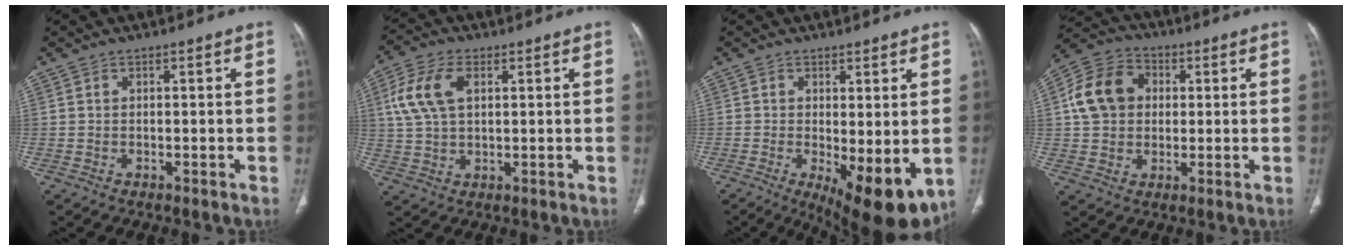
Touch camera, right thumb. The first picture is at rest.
{"total": 9.5, "force": [2.8, 5.4, 7.2], "torque": [-0.158, 0.009, 0.056]}
{"total": 11.7, "force": [-2.4, 4.2, 10.6], "torque": [-0.151, -0.027, -0.022]}
{"total": 12.1, "force": [1.8, 9.8, 6.8], "torque": [-0.113, 0.017, 0.024]}